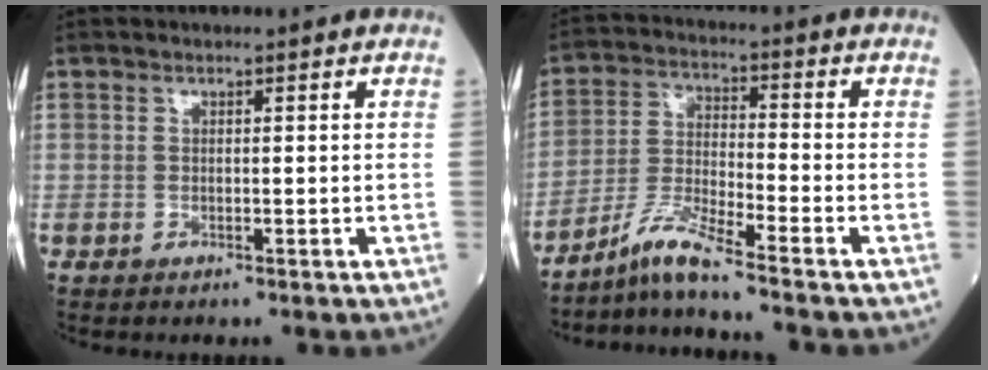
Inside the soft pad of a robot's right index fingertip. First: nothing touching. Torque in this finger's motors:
{"motor_torque": [-0.07, -0.15, 0.14, 0.04]}